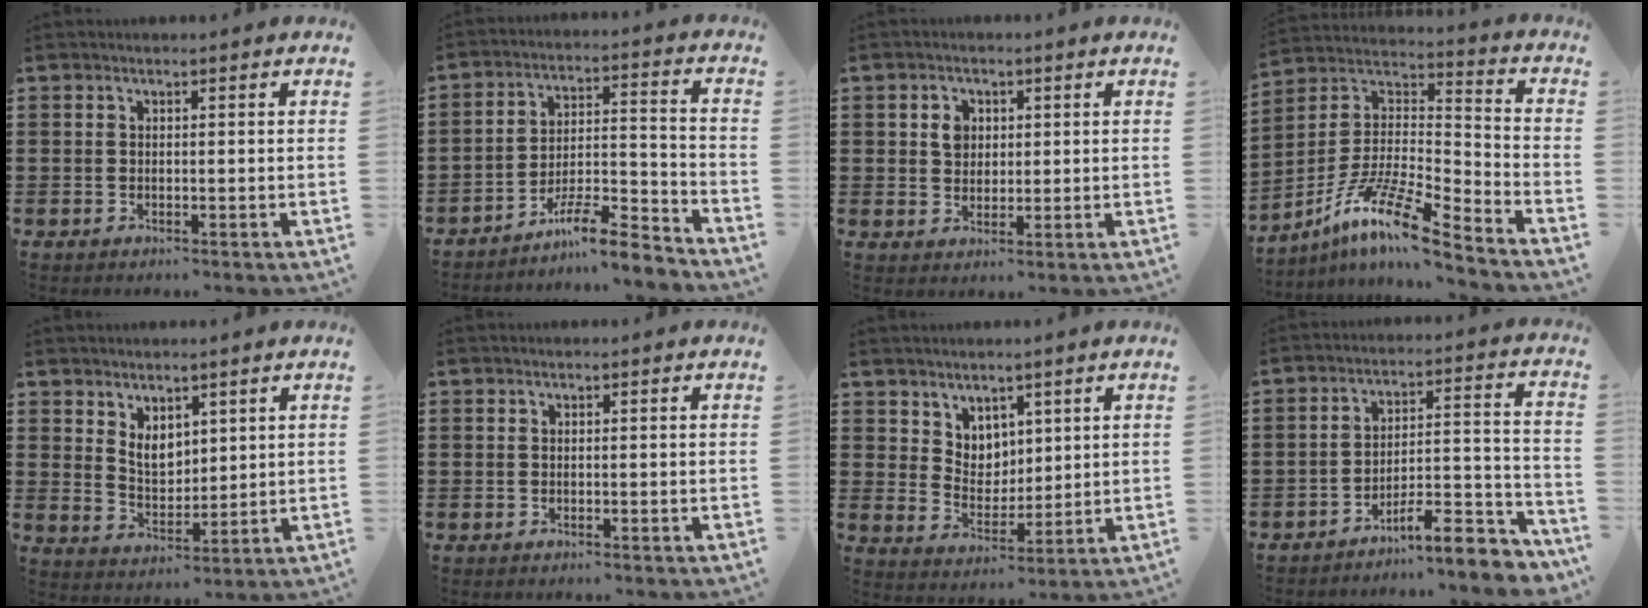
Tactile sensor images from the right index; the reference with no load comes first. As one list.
[{"total": 8.4, "force": [-7.3, 1.3, 3.8], "torque": [-0.060, 0.021, -0.138]}, {"total": 3.4, "force": [0.9, 2.7, 1.8], "torque": [-0.036, 0.008, 0.013]}, {"total": 12.2, "force": [-9.2, 1.3, 7.9], "torque": [-0.164, 0.004, -0.185]}, {"total": 4.6, "force": [2.6, 3.0, 2.4], "torque": [-0.049, 0.000, 0.047]}, {"total": 0.0}, {"total": 5.1, "force": [3.7, 3.6, 0.1], "torque": [-0.025, -0.001, 0.069]}, {"total": 8.4, "force": [-6.8, 1.8, 4.6], "torque": [-0.064, 0.012, -0.126]}]